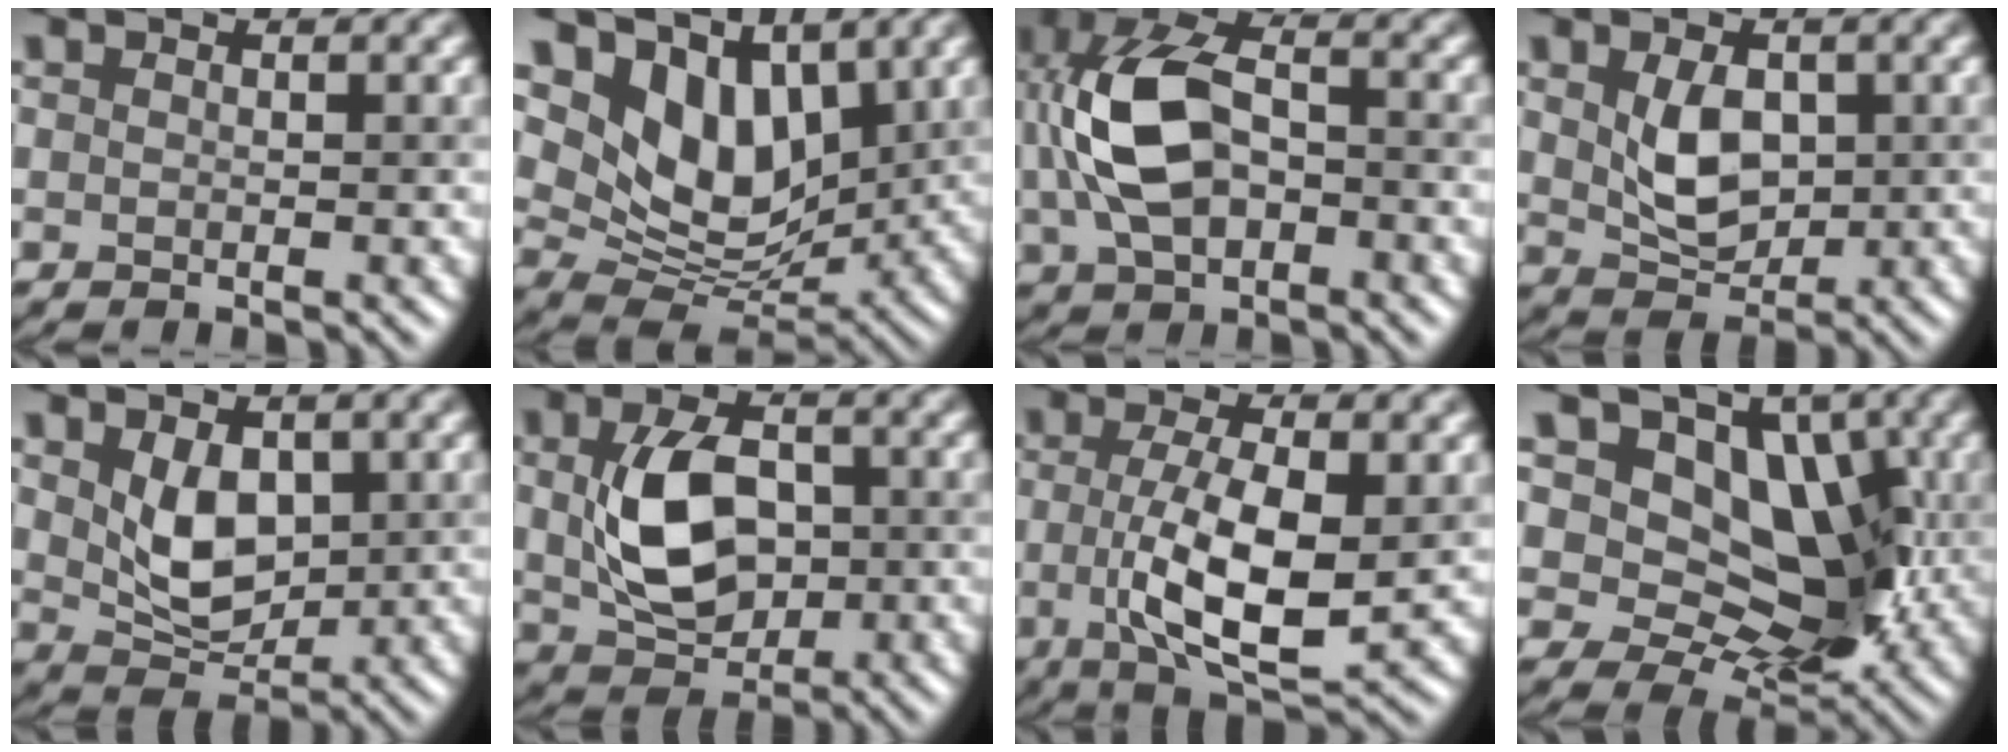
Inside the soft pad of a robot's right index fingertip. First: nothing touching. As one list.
[{"total": 7.7, "force": [4.2, 4.8, 4.4], "torque": [-0.095, -0.015, 0.073]}, {"total": 8.2, "force": [-0.2, 4.9, 6.5], "torque": [-0.156, 0.010, -0.005]}, {"total": 3.4, "force": [0.5, 2.3, 2.4], "torque": [-0.059, -0.005, 0.021]}, {"total": 3.7, "force": [0.9, 2.5, 2.6], "torque": [-0.063, -0.008, 0.030]}, {"total": 6.4, "force": [0.1, 4.3, 4.7], "torque": [-0.106, -0.004, 0.011]}, {"total": 7.6, "force": [-0.7, 2.5, 7.1], "torque": [-0.136, -0.011, -0.006]}, {"total": 10.0, "force": [3.2, 7.1, 6.3], "torque": [-0.083, -0.002, 0.042]}]